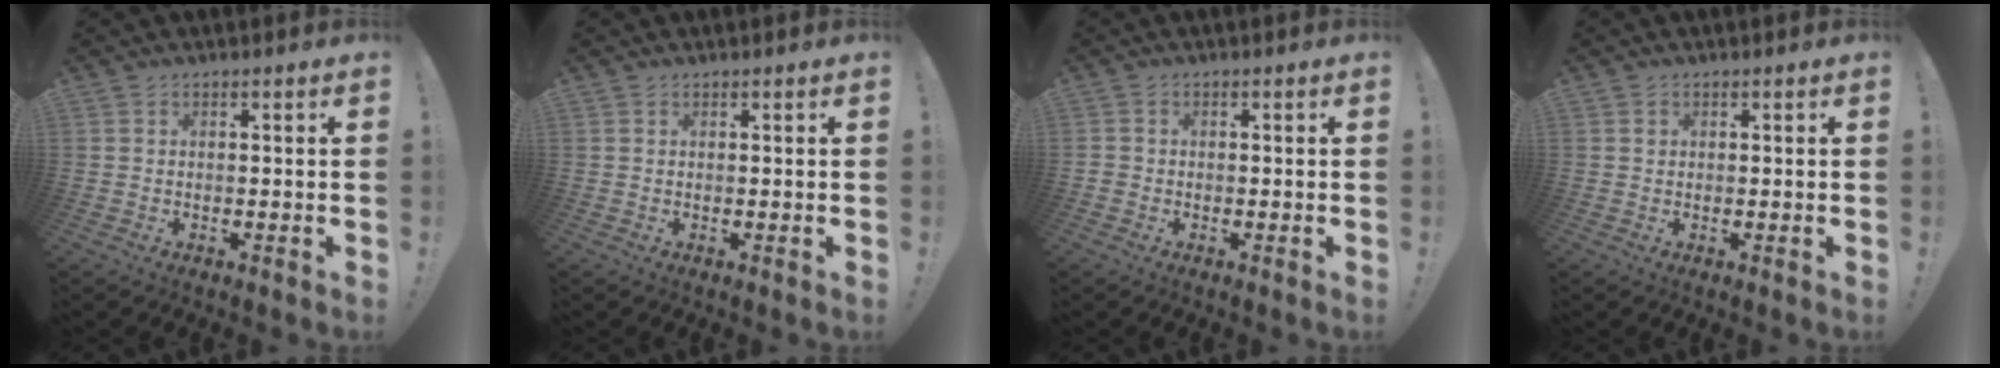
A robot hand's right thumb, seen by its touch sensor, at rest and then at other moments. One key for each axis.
{"total": 0.0}
{"total": 1.3, "fx": -0.7, "fy": 1.1, "fz": 0.3, "tx": -0.003, "ty": 0.006, "tz": -0.013}
{"total": 0.7, "fx": 0.1, "fy": 0.7, "fz": 0.1, "tx": 0.007, "ty": 0.000, "tz": 0.000}